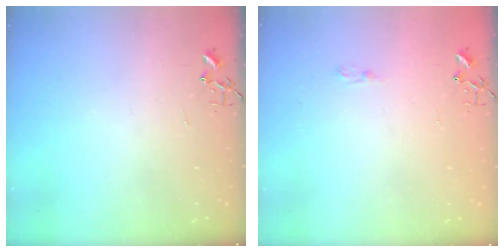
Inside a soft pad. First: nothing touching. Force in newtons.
{"total": 5.3, "press": 5.3, "slide": 0.6}